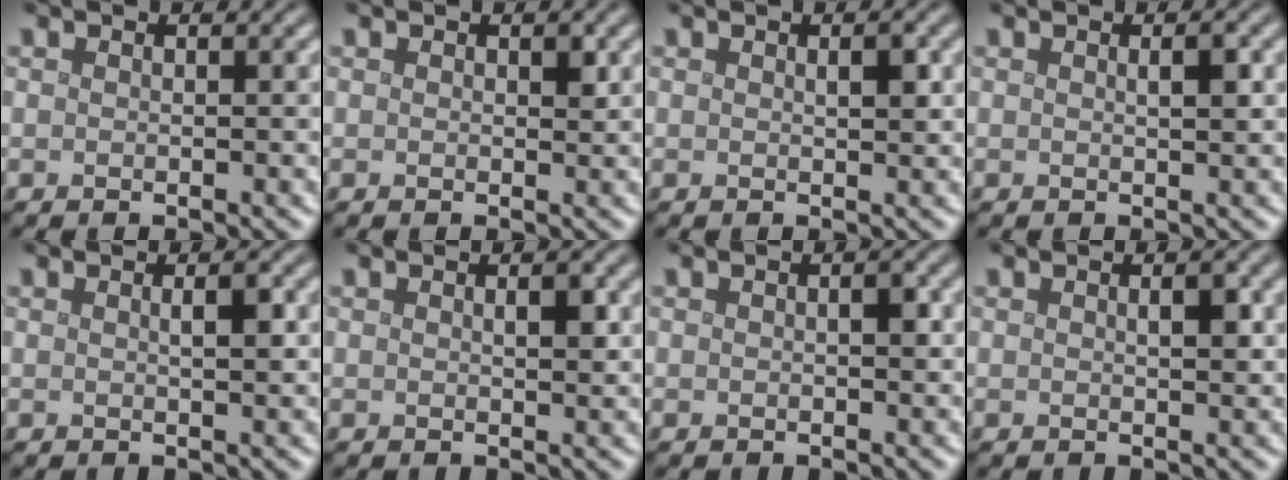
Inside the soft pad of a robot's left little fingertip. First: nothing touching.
{"total": 0.8, "force": [0.3, 0.4, 0.6], "torque": [-0.003, -0.002, 0.003]}
{"total": 1.4, "force": [0.5, 0.3, 1.3], "torque": [-0.019, -0.001, 0.007]}
{"total": 1.4, "force": [0.4, 0.2, 1.3], "torque": [-0.020, 0.002, 0.005]}
{"total": 1.8, "force": [0.4, 0.3, 1.7], "torque": [-0.025, 0.004, 0.004]}
{"total": 1.5, "force": [0.5, 0.3, 1.4], "torque": [-0.020, -0.002, 0.008]}
{"total": 1.3, "force": [0.2, 0.4, 1.2], "torque": [-0.016, 0.001, 0.003]}
{"total": 1.8, "force": [0.5, 0.4, 1.7], "torque": [-0.023, 0.001, 0.008]}